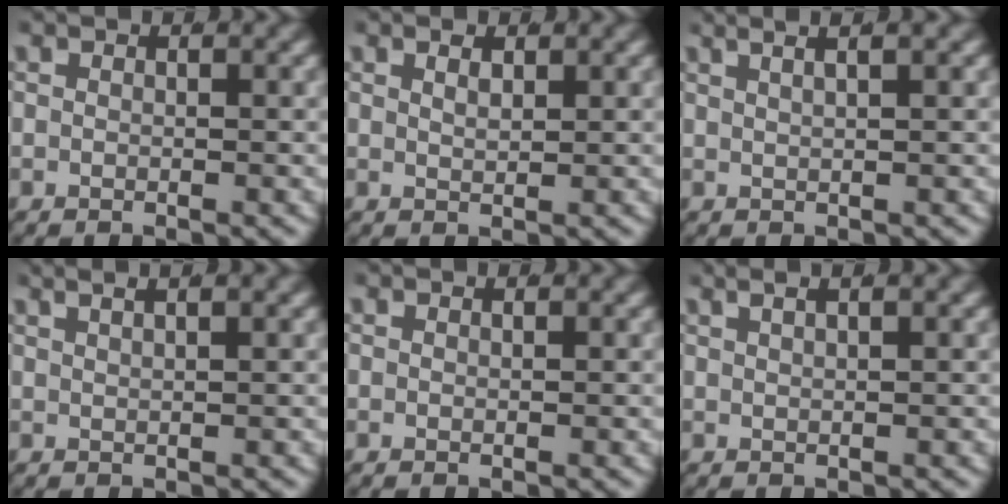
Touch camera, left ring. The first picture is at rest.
{"total": 1.0, "force": [0.7, -0.1, 0.7], "torque": [-0.012, -0.011, 0.021]}
{"total": 4.6, "force": [3.2, 1.1, 3.2], "torque": [-0.031, 0.021, 0.046]}
{"total": 3.6, "force": [2.7, 0.7, 2.3], "torque": [-0.023, 0.014, 0.043]}
{"total": 0.0}
{"total": 3.5, "force": [2.4, 0.8, 2.4], "torque": [-0.020, 0.017, 0.036]}